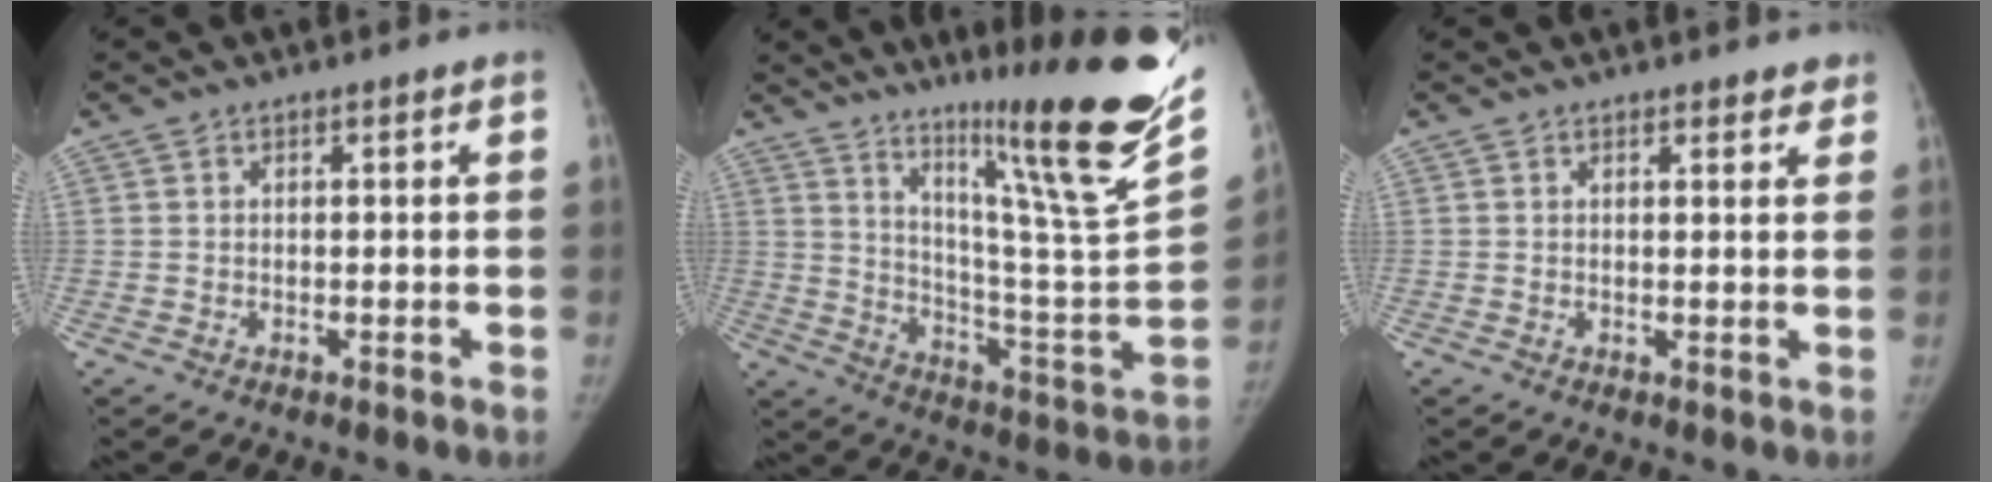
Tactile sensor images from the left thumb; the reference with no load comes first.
{"total": 29.7, "force": [20.0, 2.3, 21.8], "torque": [-0.303, -0.141, 0.301]}
{"total": 2.6, "force": [2.2, 1.0, 0.9], "torque": [0.010, -0.008, 0.021]}